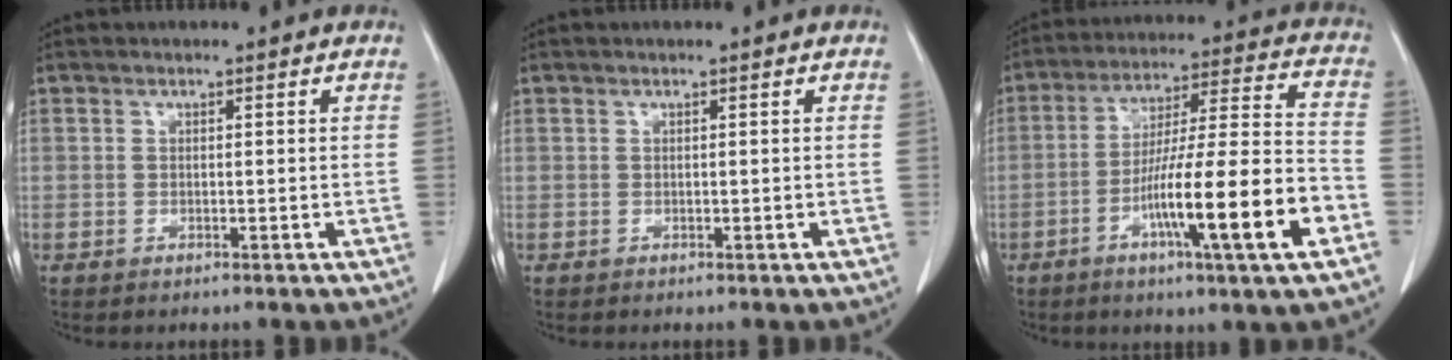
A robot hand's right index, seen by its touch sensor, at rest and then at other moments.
{"total": 0.0}
{"total": 17.8, "force": [-7.0, 0.2, 16.4], "torque": [-0.272, -0.006, -0.111]}